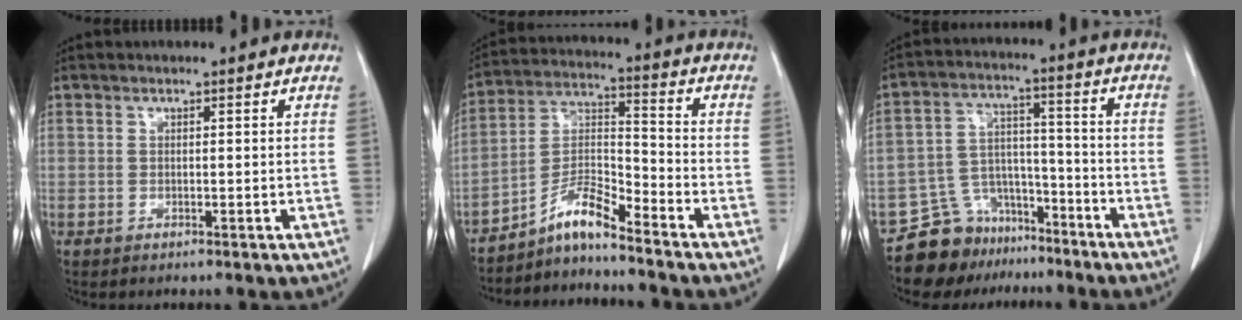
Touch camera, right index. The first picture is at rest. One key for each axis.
{"total": 7.0, "fx": -6.0, "fy": 0.3, "fz": 3.7, "tx": -0.078, "ty": 0.011, "tz": -0.112}
{"total": 10.1, "fx": -8.2, "fy": 5.7, "fz": 1.2, "tx": -0.020, "ty": 0.045, "tz": -0.138}